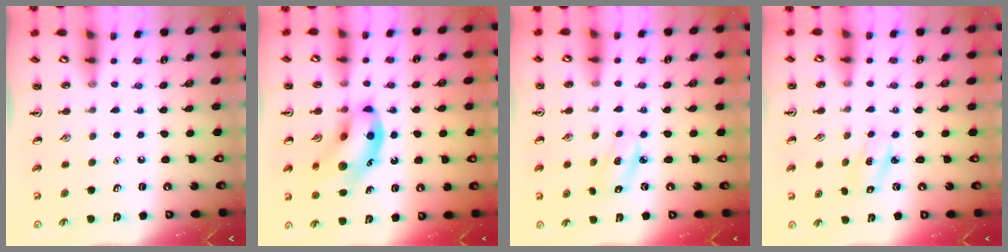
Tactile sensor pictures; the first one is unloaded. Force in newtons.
{"total": 14.1, "press": 13.7, "slide": 3.2}
{"total": 3.6, "press": 3.6, "slide": 0.4}
{"total": 2.1, "press": 2.0, "slide": 0.7}